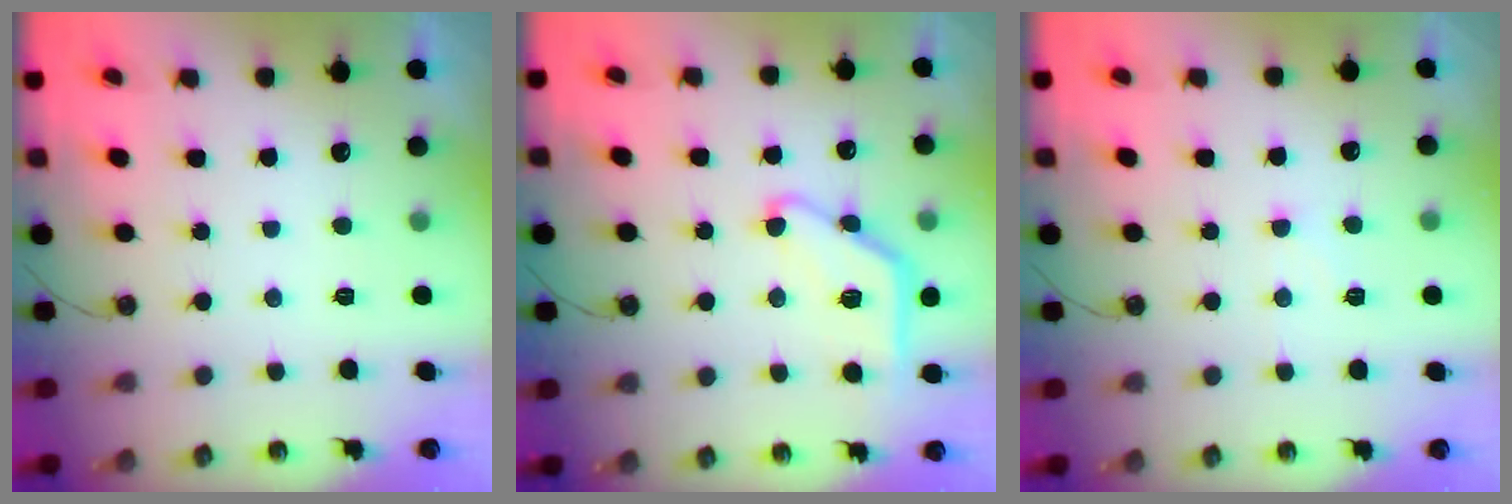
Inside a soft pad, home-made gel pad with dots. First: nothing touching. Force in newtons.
{"total": 12.2, "press": 12.2, "slide": 0.6}
{"total": 5.5, "press": 5.5, "slide": 0.7}